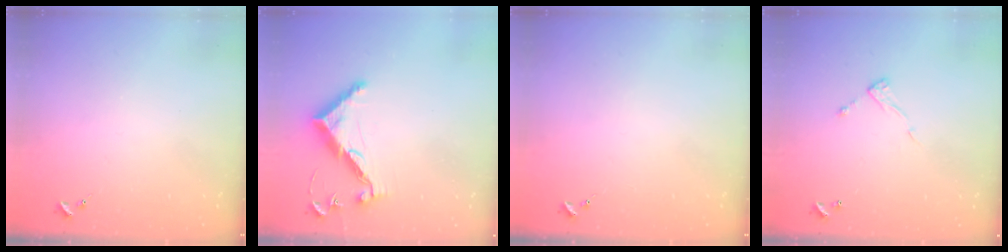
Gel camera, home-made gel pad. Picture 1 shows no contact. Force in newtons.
{"total": 10.2, "press": 10.2, "slide": 0.4}
{"total": 0.0}
{"total": 6.4, "press": 6.4, "slide": 0.2}